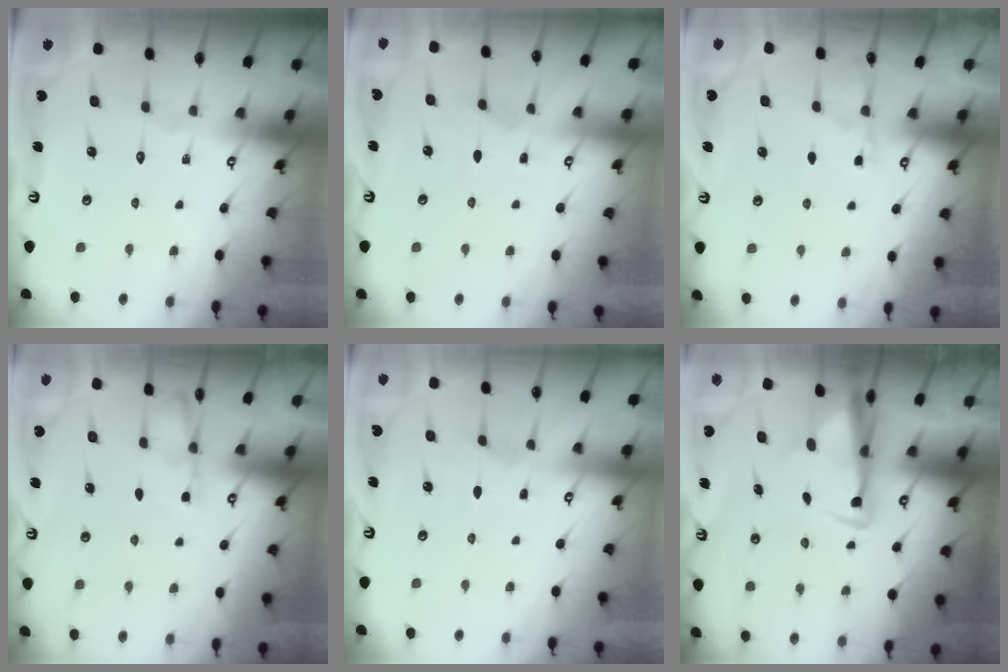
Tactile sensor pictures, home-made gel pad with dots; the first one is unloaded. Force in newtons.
{"total": 2.8, "press": 2.8, "slide": 0.3}
{"total": 2.9, "press": 2.9, "slide": 0.4}
{"total": 2.3, "press": 2.3, "slide": 0.3}
{"total": 2.8, "press": 2.8, "slide": 0.3}
{"total": 4.6, "press": 4.4, "slide": 1.1}